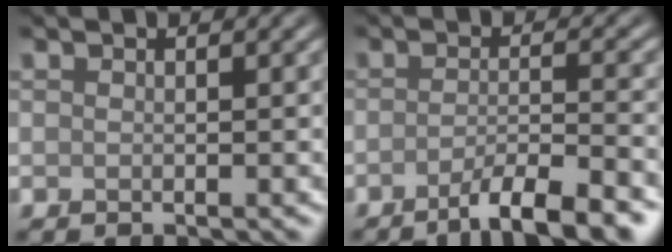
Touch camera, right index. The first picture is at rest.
{"total": 6.2, "force": [-4.0, 1.2, 4.5], "torque": [-0.058, 0.005, -0.068]}